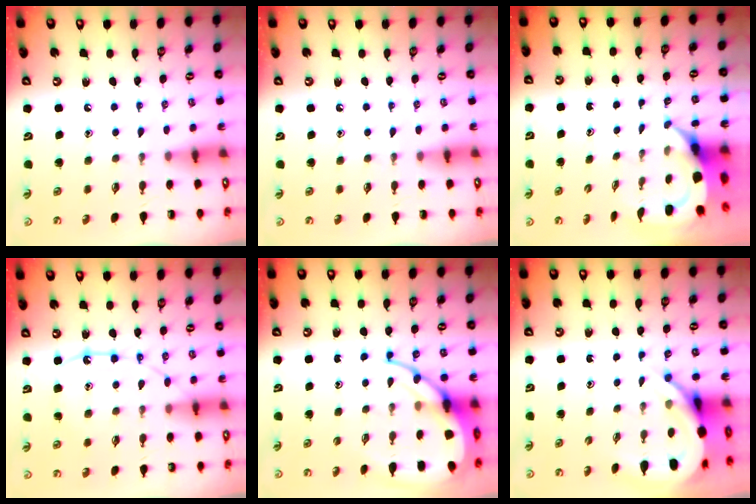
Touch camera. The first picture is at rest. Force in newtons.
{"total": 0.0}
{"total": 5.2, "press": 5.1, "slide": 0.7}
{"total": 12.3, "press": 12.2, "slide": 1.3}
{"total": 13.5, "press": 13.4, "slide": 1.5}
{"total": 8.5, "press": 8.4, "slide": 1.1}